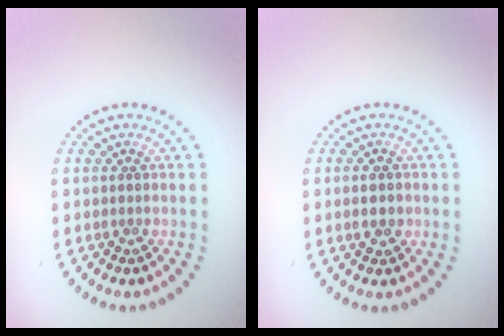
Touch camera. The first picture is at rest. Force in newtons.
{"total": 1.6, "press": 1.6, "slide": 0.2}